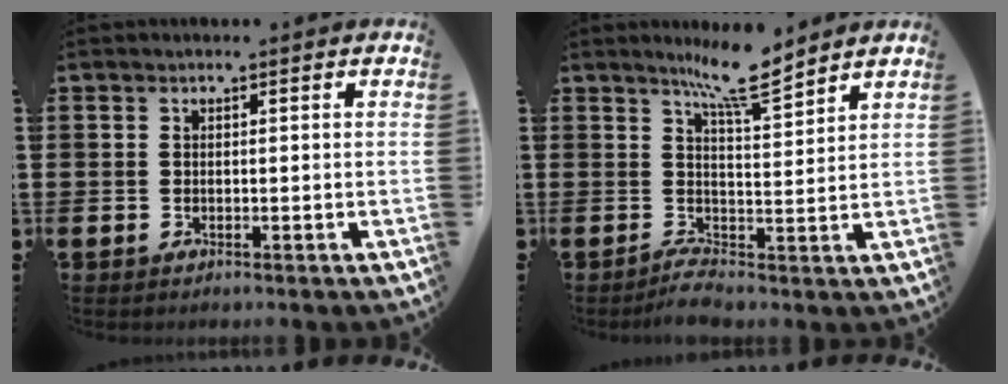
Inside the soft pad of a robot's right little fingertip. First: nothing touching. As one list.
[{"total": 6.6, "force": [4.9, 0.7, 4.4], "torque": [-0.074, -0.030, 0.079]}]